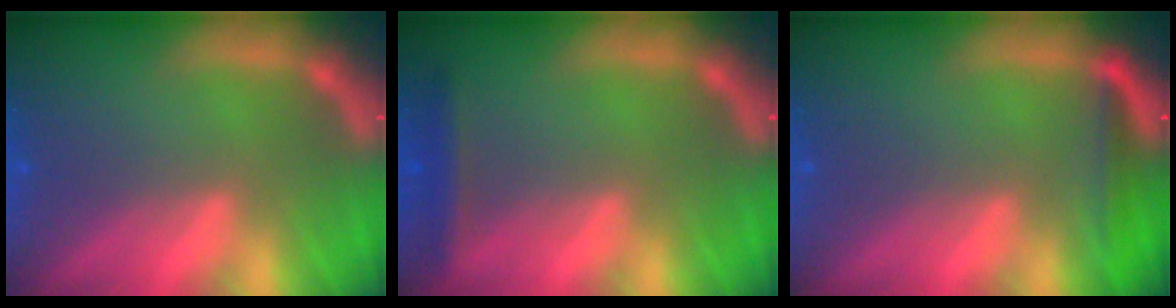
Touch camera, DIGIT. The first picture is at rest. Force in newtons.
{"total": 1.9}
{"total": 2.5}